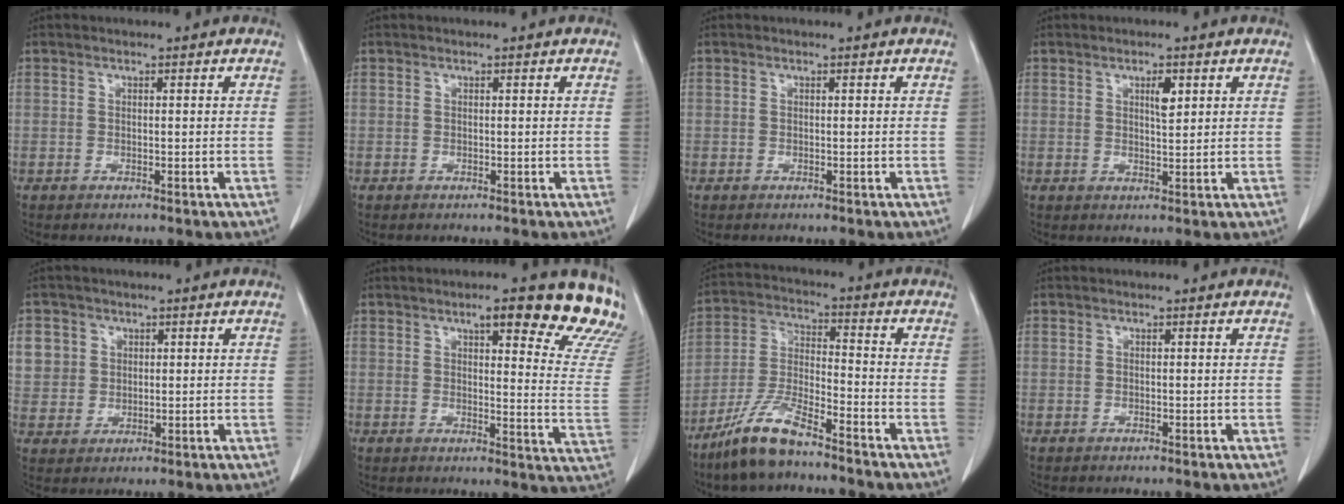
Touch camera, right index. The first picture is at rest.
{"total": 0.0}
{"total": 0.0}
{"total": 2.6, "force": [1.2, 0.7, 2.2], "torque": [-0.040, -0.002, 0.020]}
{"total": 7.0, "force": [2.4, 6.4, 1.2], "torque": [-0.030, 0.013, 0.059]}
{"total": 17.1, "force": [13.1, 2.9, 10.6], "torque": [-0.114, -0.037, 0.138]}
{"total": 9.9, "force": [-7.6, 1.7, 6.0], "torque": [-0.133, -0.018, -0.155]}
{"total": 0.0}